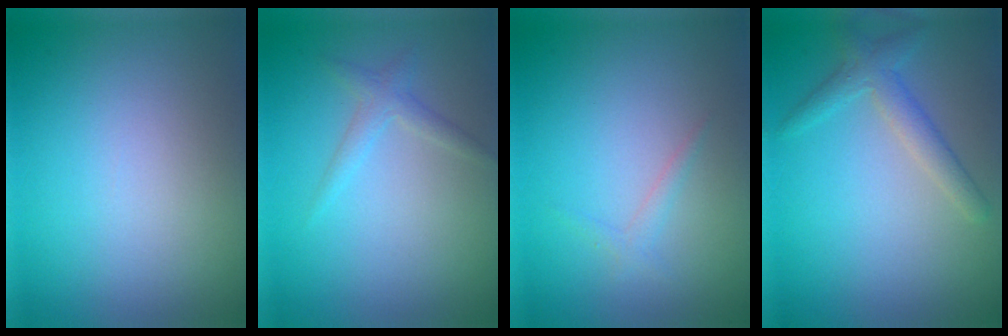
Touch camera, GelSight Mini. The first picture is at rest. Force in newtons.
{"total": 1.5, "press": 1.5, "slide": 0.0}
{"total": 0.9, "press": 0.9, "slide": 0.0}
{"total": 2.4, "press": 2.4, "slide": 0.2}